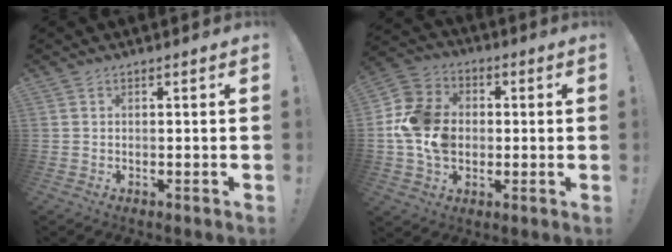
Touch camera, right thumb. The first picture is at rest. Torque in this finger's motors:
{"motor_torque": [0.60, 0.11, 0.43, 0.34, 0.40]}